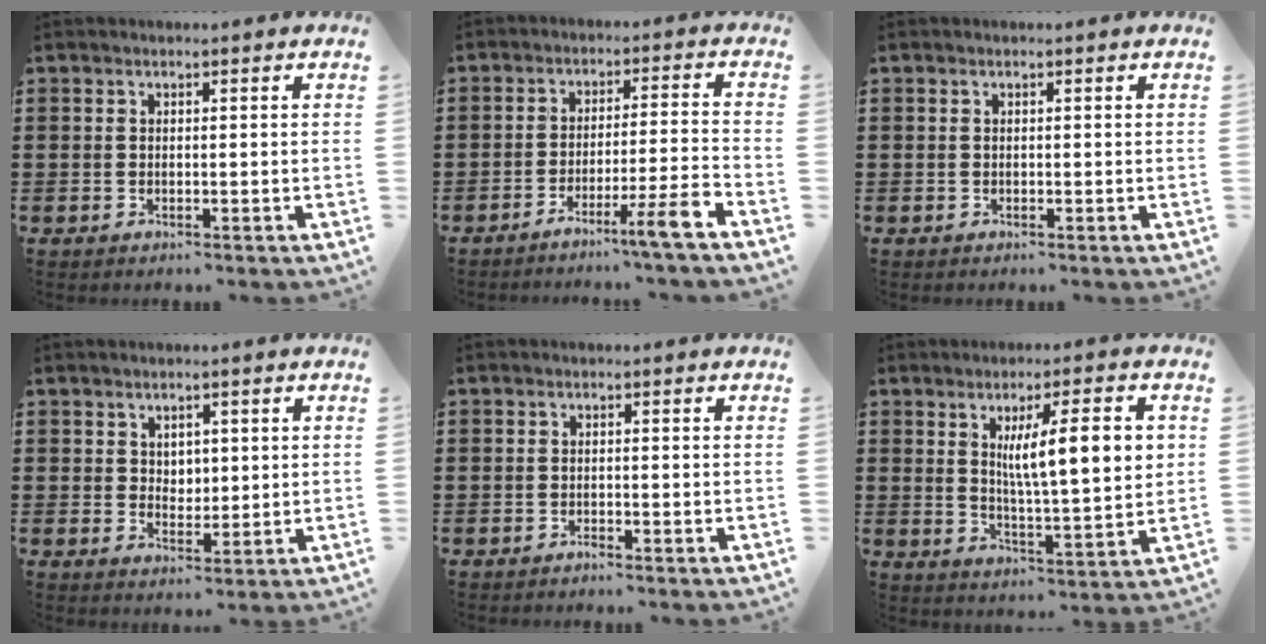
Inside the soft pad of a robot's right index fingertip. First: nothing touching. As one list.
[{"total": 6.7, "force": [-4.9, -0.6, 4.6], "torque": [-0.073, -0.007, -0.090]}, {"total": 0.0}, {"total": 2.6, "force": [1.6, 2.0, 0.6], "torque": [-0.012, 0.007, 0.027]}, {"total": 0.7, "force": [-0.6, 0.1, 0.2], "torque": [-0.007, -0.001, -0.013]}, {"total": 10.2, "force": [3.1, 2.1, 9.5], "torque": [-0.160, -0.002, 0.045]}]